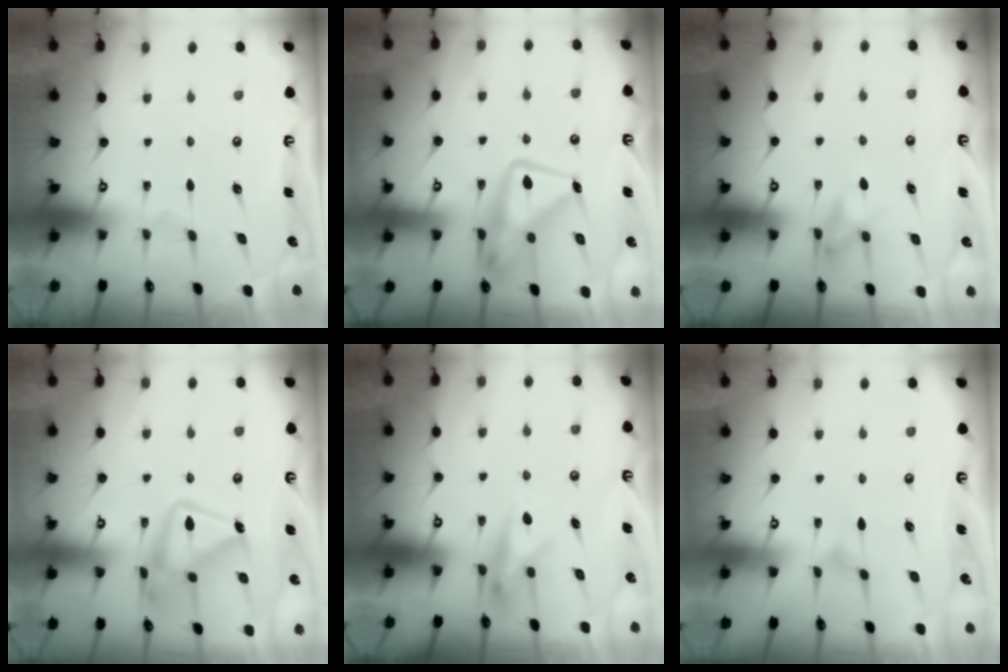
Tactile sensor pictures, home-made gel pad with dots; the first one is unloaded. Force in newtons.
{"total": 15.2, "press": 15.1, "slide": 1.4}
{"total": 8.5, "press": 8.3, "slide": 1.9}
{"total": 16.5, "press": 16.4, "slide": 1.3}
{"total": 9.5, "press": 9.5, "slide": 0.4}
{"total": 3.8, "press": 3.8, "slide": 0.2}